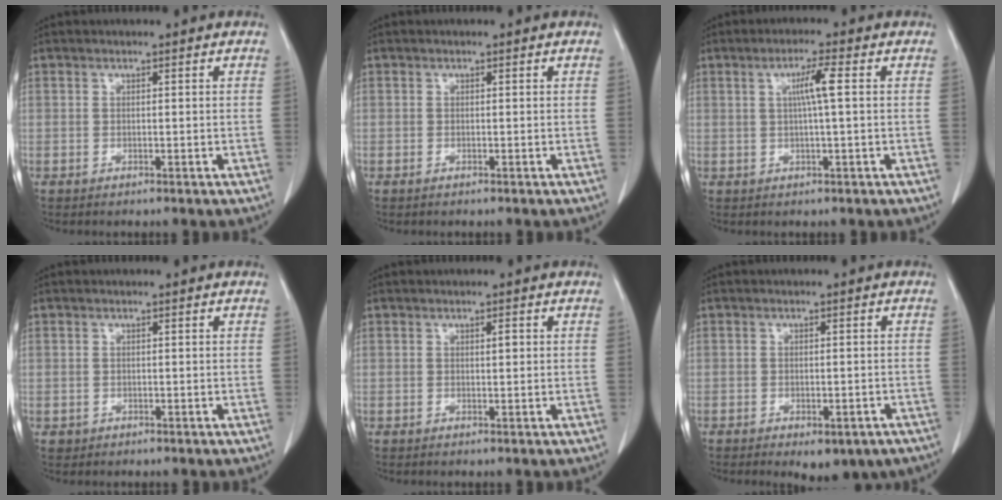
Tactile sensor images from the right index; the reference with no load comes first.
{"total": 0.0}
{"total": 4.0, "force": [0.7, -0.4, 3.9], "torque": [-0.071, 0.003, 0.013]}
{"total": 0.9, "force": [-0.3, 0.8, 0.1], "torque": [-0.003, 0.004, -0.003]}
{"total": 0.8, "force": [0.2, 0.2, 0.8], "torque": [-0.013, 0.001, 0.003]}
{"total": 7.5, "force": [-5.3, 3.3, 4.1], "torque": [-0.036, 0.005, -0.066]}